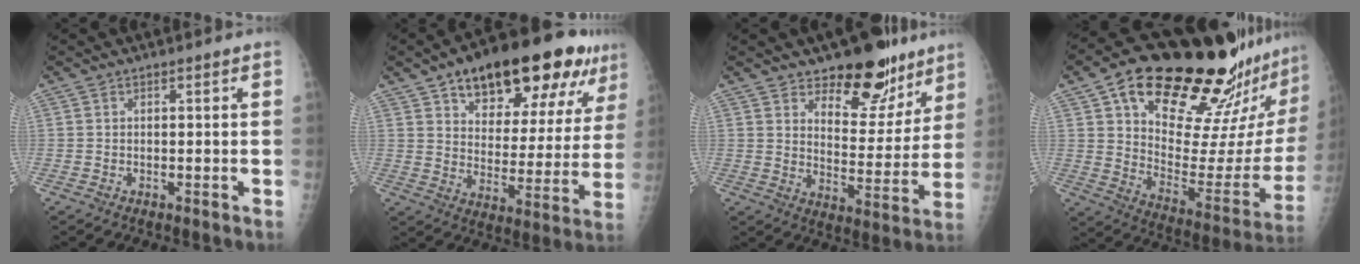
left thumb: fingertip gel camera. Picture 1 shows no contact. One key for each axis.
{"total": 24.6, "fx": 14.8, "fy": 10.3, "fz": 16.7, "tx": -0.197, "ty": -0.024, "tz": 0.217}
{"total": 15.7, "fx": 11.2, "fy": 7.8, "fz": 7.9, "tx": -0.045, "ty": -0.076, "tz": 0.167}
{"total": 32.0, "fx": 22.7, "fy": 9.8, "fz": 20.3, "tx": -0.272, "ty": -0.086, "tz": 0.333}